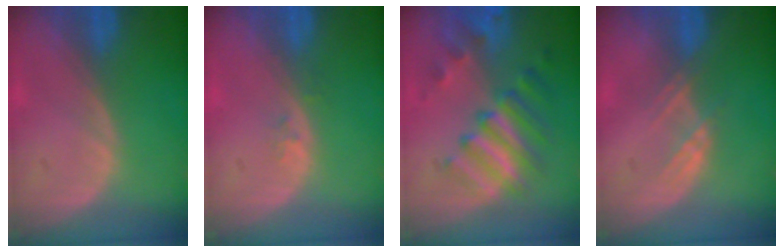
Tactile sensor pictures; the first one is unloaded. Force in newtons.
{"total": 1.1, "press": 0.8, "slide": 0.7}
{"total": 9.5, "press": 8.3, "slide": 4.7}
{"total": 2.6, "press": 2.5, "slide": 0.7}